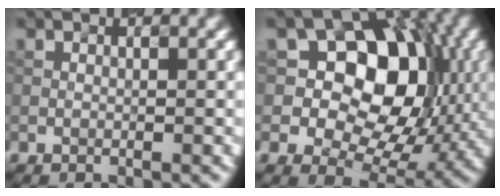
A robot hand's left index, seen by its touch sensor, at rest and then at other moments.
{"total": 10.3, "force": [2.0, 7.4, 6.8], "torque": [-0.092, 0.008, 0.024]}